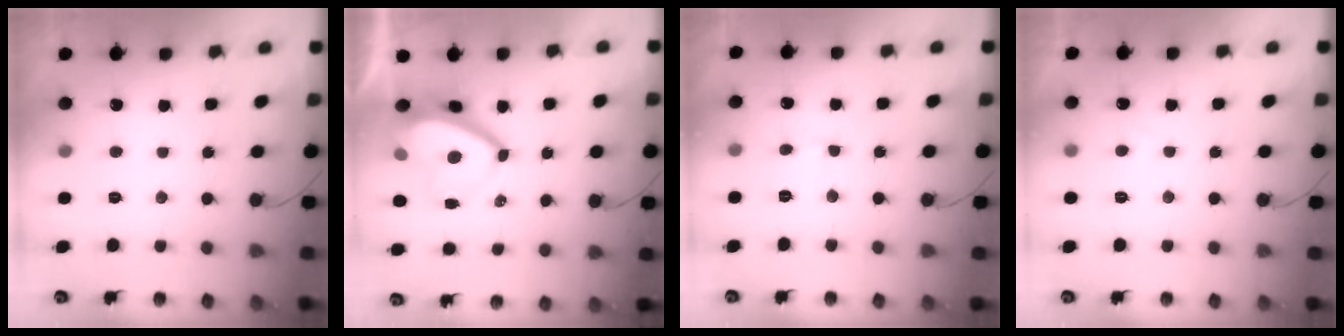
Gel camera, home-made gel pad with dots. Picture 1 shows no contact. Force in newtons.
{"total": 6.9, "press": 6.8, "slide": 1.0}
{"total": 3.0, "press": 3.0, "slide": 0.3}
{"total": 0.6, "press": 0.3, "slide": 0.5}